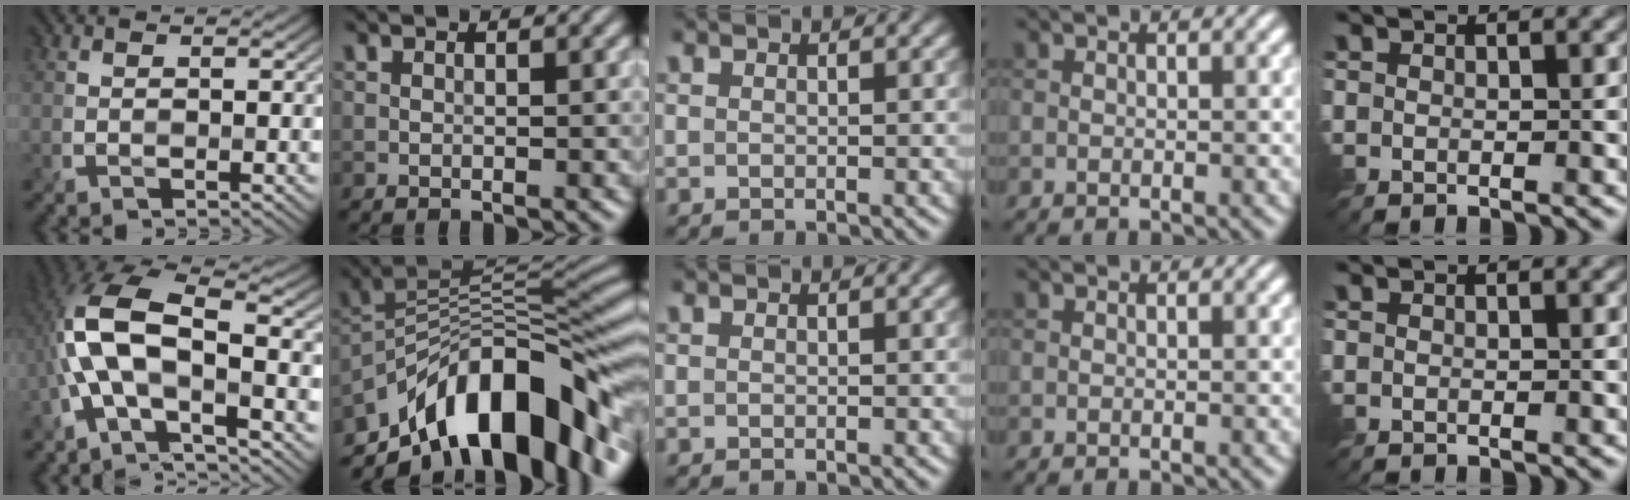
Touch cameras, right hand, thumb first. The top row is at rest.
{"thumb": {"total": 11.0, "force": [-2.2, 4.6, 9.8], "torque": [-0.217, 0.017, -0.058]}, "index": {"total": 13.5, "force": [-7.3, 6.1, 9.6], "torque": [-0.143, 0.026, -0.138]}}